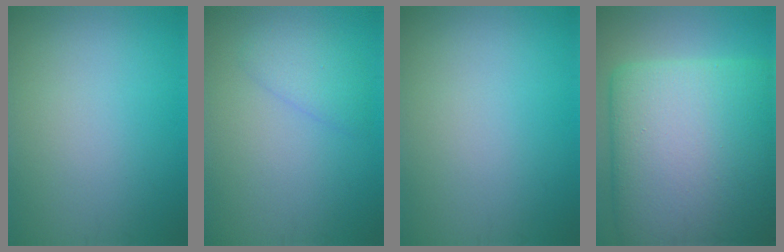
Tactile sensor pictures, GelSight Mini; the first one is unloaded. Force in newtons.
{"total": 2.0, "press": 2.0, "slide": 0.2}
{"total": 0.0}
{"total": 22.3, "press": 22.3, "slide": 0.8}